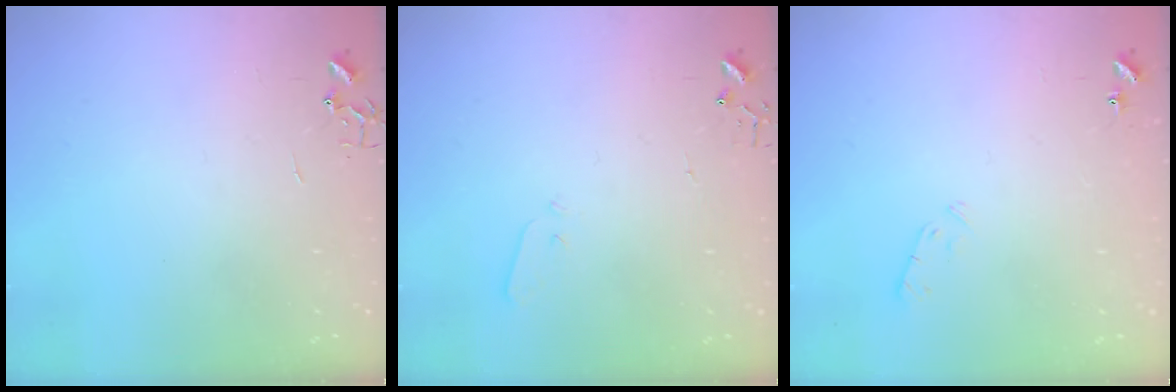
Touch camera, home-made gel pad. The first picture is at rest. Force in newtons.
{"total": 3.3, "press": 3.3, "slide": 0.4}
{"total": 4.5, "press": 4.5, "slide": 0.4}